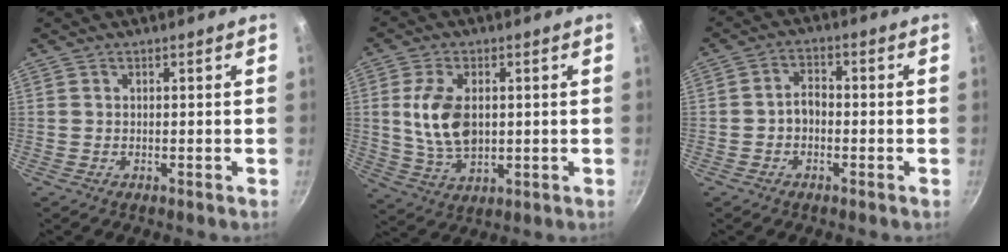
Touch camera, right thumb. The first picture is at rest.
{"total": 10.8, "force": [1.2, 6.4, 8.6], "torque": [-0.155, -0.011, 0.027]}
{"total": 3.8, "force": [-1.0, 2.8, 2.4], "torque": [-0.025, 0.020, -0.023]}